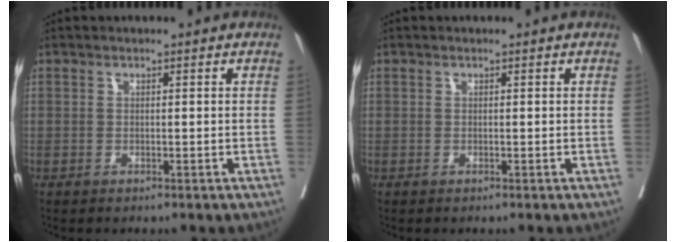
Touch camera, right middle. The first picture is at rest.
{"total": 0.0}